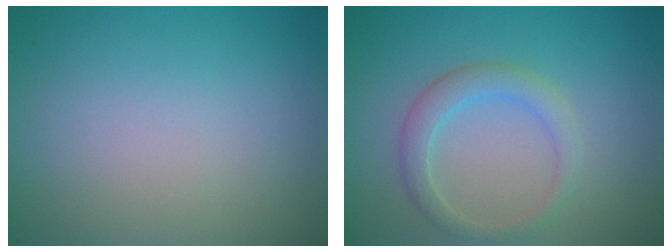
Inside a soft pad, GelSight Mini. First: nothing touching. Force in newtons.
{"total": 2.6, "press": 2.6, "slide": 0.3}